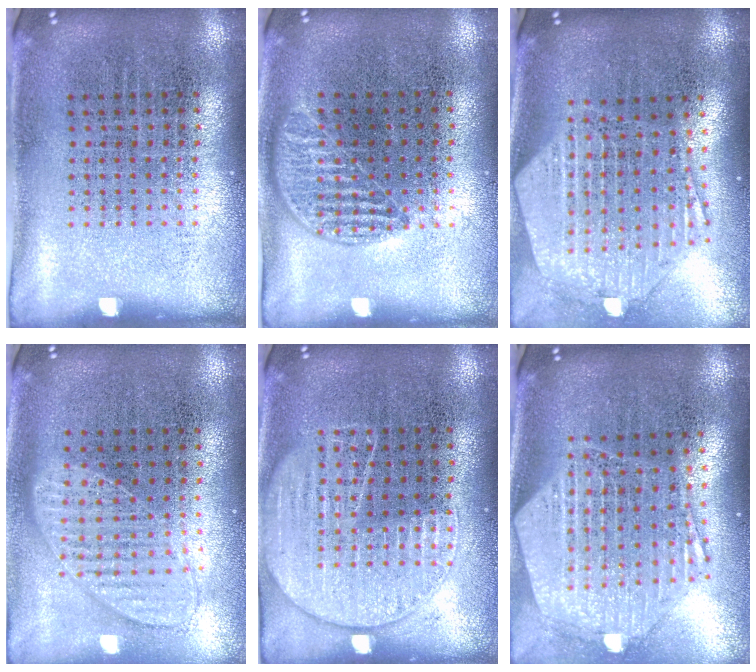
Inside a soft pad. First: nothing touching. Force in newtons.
{"total": 1.0, "press": 0.8, "slide": 0.5}
{"total": 2.8, "press": 2.2, "slide": 1.7}
{"total": 1.0, "press": 1.0, "slide": 0.2}
{"total": 2.6, "press": 2.6, "slide": 0.3}
{"total": 2.9, "press": 2.3, "slide": 1.7}